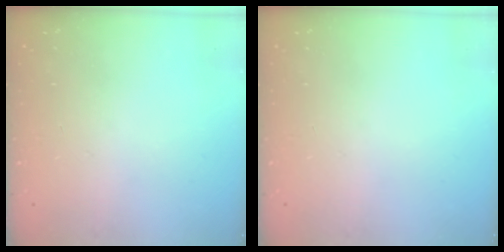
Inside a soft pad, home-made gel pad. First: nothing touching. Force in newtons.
{"total": 0.0}